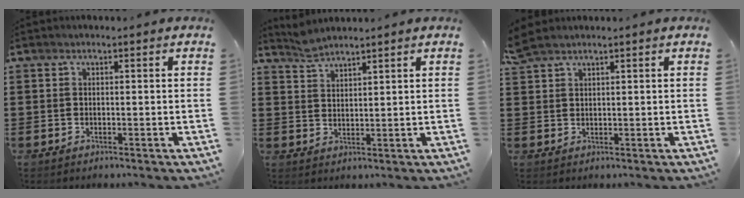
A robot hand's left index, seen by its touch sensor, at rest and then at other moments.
{"total": 2.8, "force": [2.7, 0.3, 0.7], "torque": [-0.020, -0.001, 0.052]}
{"total": 2.4, "force": [2.1, 0.6, 1.0], "torque": [-0.026, 0.003, 0.041]}